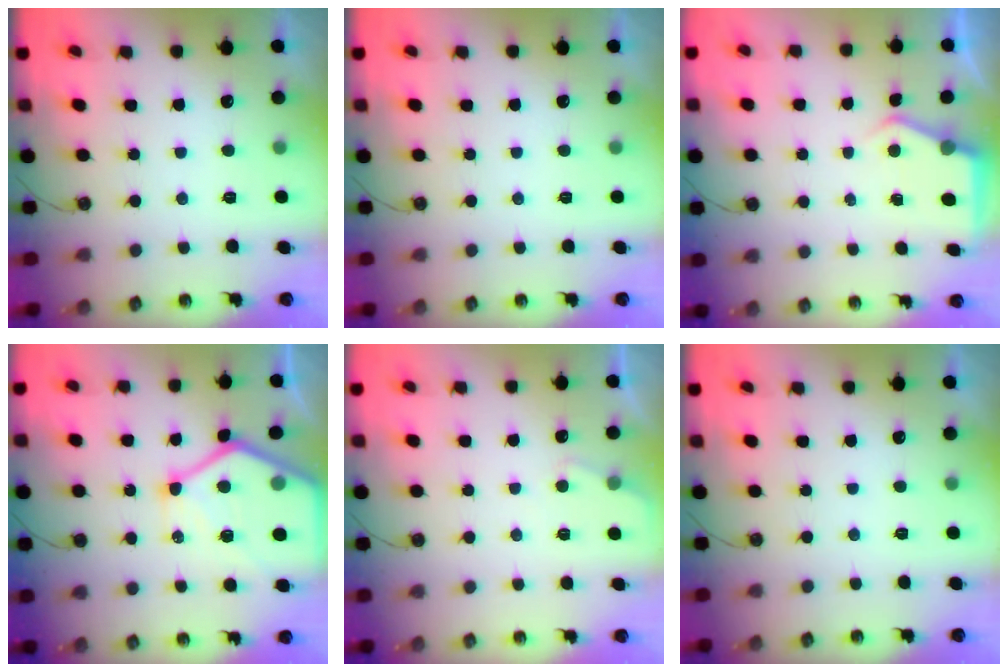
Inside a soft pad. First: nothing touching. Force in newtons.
{"total": 0.0}
{"total": 5.2, "press": 5.2, "slide": 0.5}
{"total": 19.8, "press": 19.7, "slide": 2.2}
{"total": 3.5, "press": 3.5, "slide": 0.4}
{"total": 0.0}